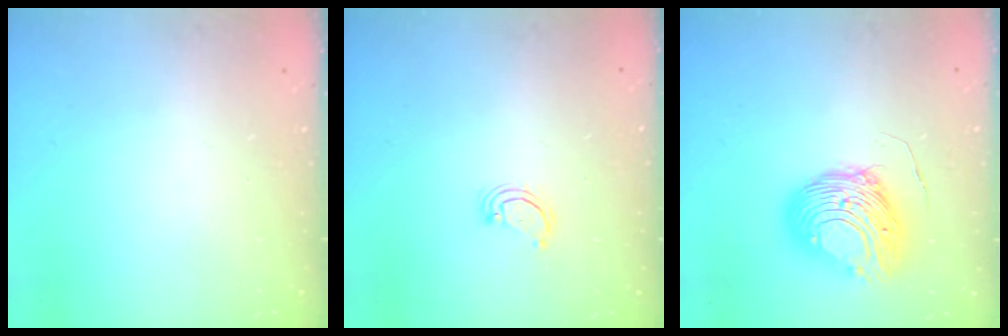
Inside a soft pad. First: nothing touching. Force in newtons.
{"total": 2.9, "press": 2.9, "slide": 0.2}
{"total": 10.6, "press": 10.5, "slide": 1.4}